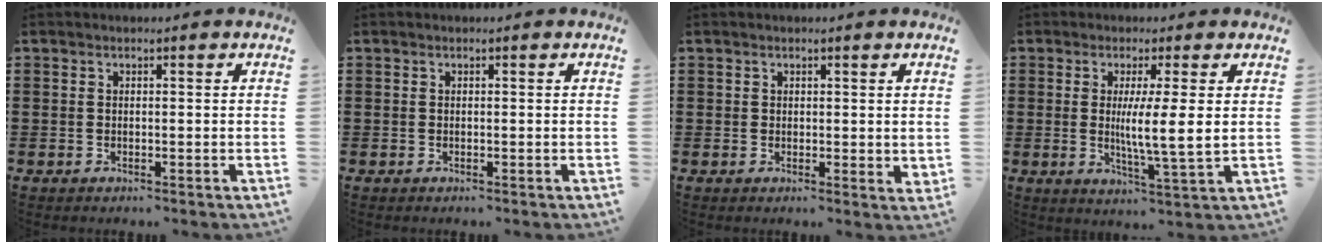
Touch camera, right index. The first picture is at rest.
{"total": 0.0}
{"total": 1.1, "force": [0.8, 0.7, 0.2], "torque": [-0.005, 0.005, 0.017]}
{"total": 5.8, "force": [0.8, 0.0, 5.7], "torque": [-0.101, -0.011, 0.009]}